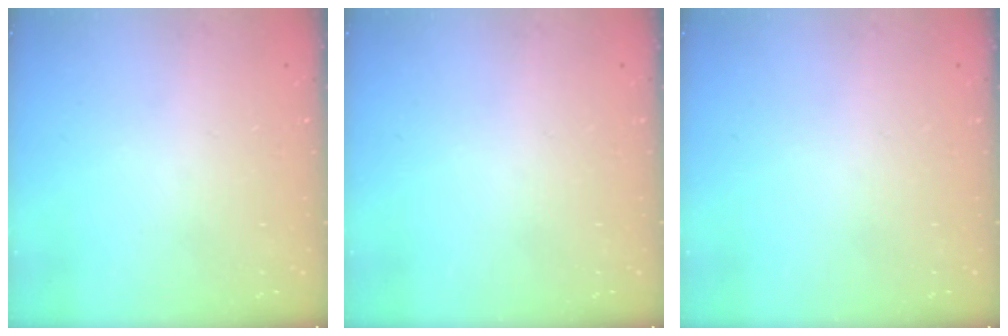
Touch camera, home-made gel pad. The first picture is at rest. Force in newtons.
{"total": 0.0}
{"total": 0.0}